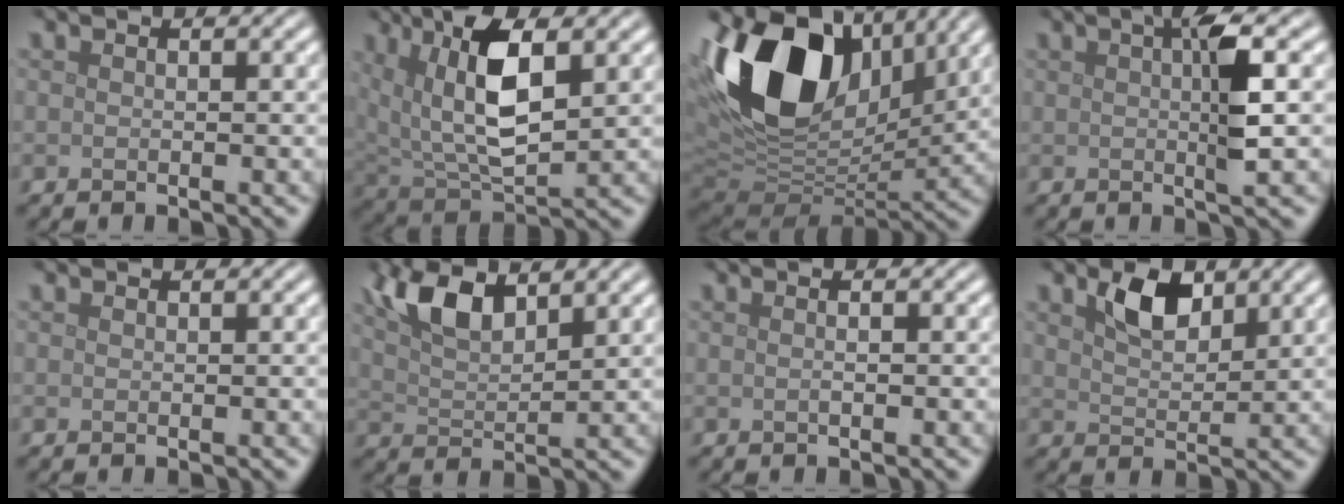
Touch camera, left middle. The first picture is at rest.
{"total": 8.3, "force": [2.7, 3.4, 7.1], "torque": [-0.145, 0.000, 0.051]}
{"total": 16.8, "force": [5.7, 10.6, 11.7], "torque": [-0.243, 0.023, 0.102]}
{"total": 4.0, "force": [0.7, 0.4, 4.0], "torque": [-0.071, 0.004, 0.012]}
{"total": 0.0}
{"total": 5.3, "force": [3.3, 2.0, 3.6], "torque": [-0.079, 0.008, 0.062]}
{"total": 1.2, "force": [0.3, 0.5, 1.1], "torque": [-0.006, -0.005, -0.005]}
{"total": 3.5, "force": [2.0, 1.8, 2.2], "torque": [-0.043, 0.002, 0.038]}